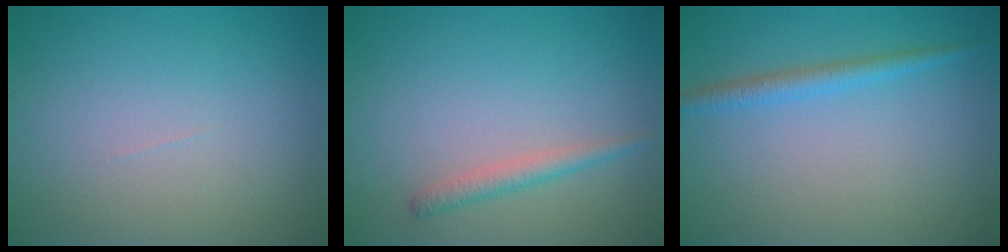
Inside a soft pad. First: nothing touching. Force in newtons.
{"total": 1.6, "press": 1.6, "slide": 0.1}
{"total": 1.9, "press": 1.9, "slide": 0.1}